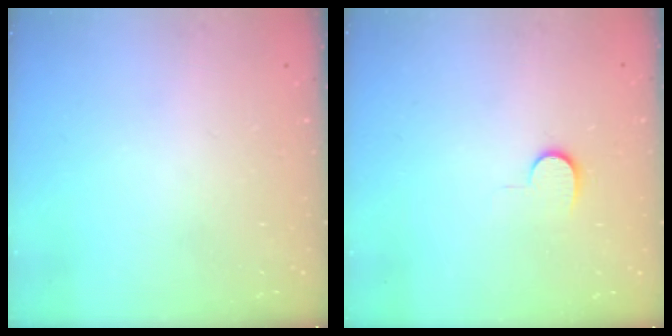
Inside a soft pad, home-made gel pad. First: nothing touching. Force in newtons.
{"total": 5.1, "press": 5.1, "slide": 0.5}